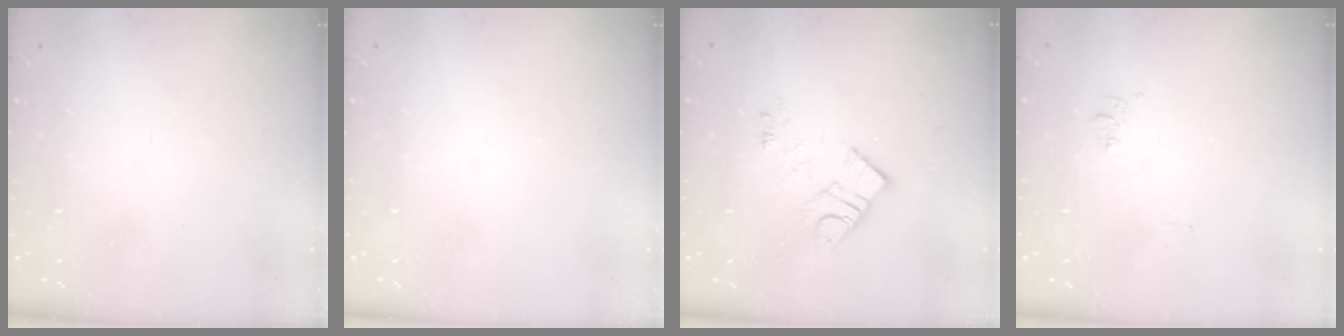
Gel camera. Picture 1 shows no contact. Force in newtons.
{"total": 0.0}
{"total": 10.5, "press": 10.5, "slide": 0.7}
{"total": 6.0, "press": 5.9, "slide": 0.7}